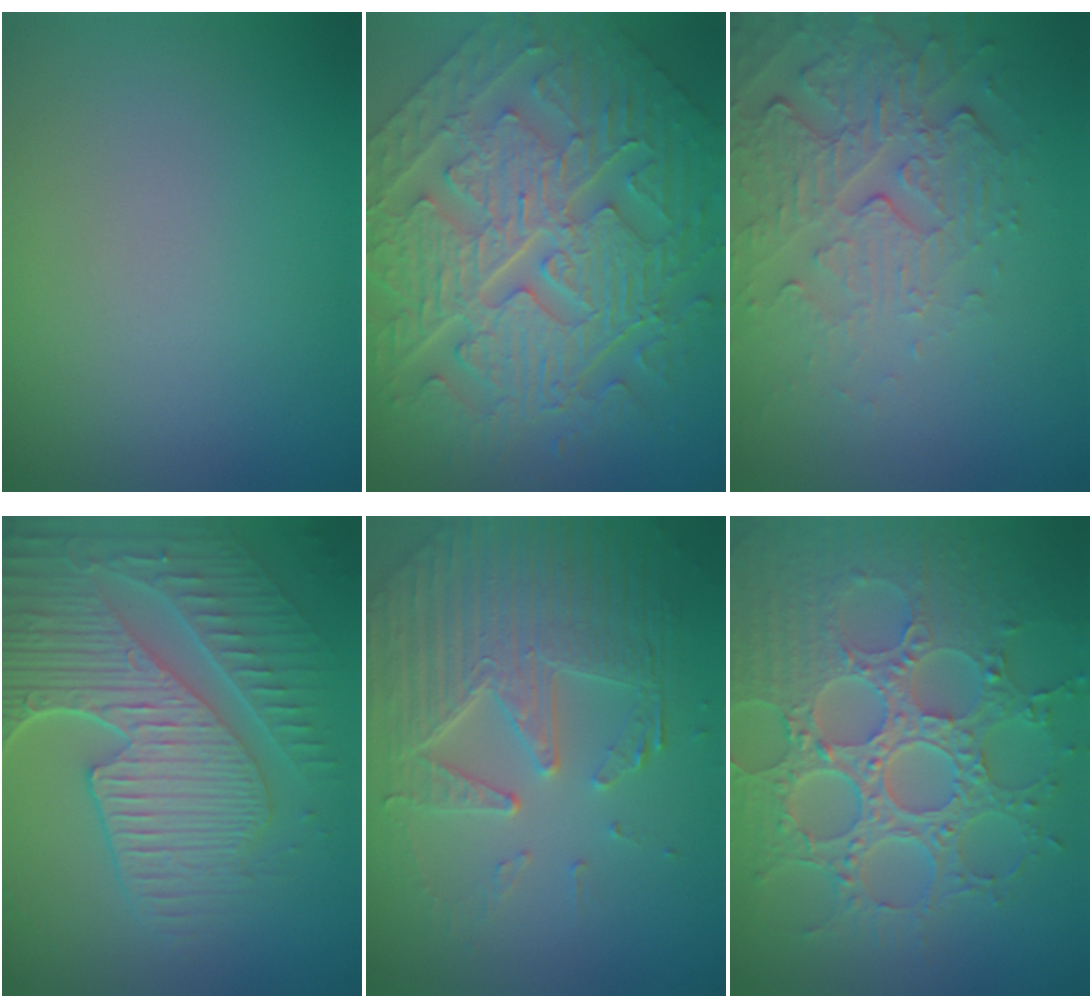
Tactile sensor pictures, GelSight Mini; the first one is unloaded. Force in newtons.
{"total": 11.1, "press": 7.8, "slide": 7.9}
{"total": 5.5, "press": 3.5, "slide": 4.2}
{"total": 9.0, "press": 6.4, "slide": 6.3}
{"total": 6.7, "press": 5.1, "slide": 4.3}
{"total": 8.8, "press": 6.6, "slide": 5.8}